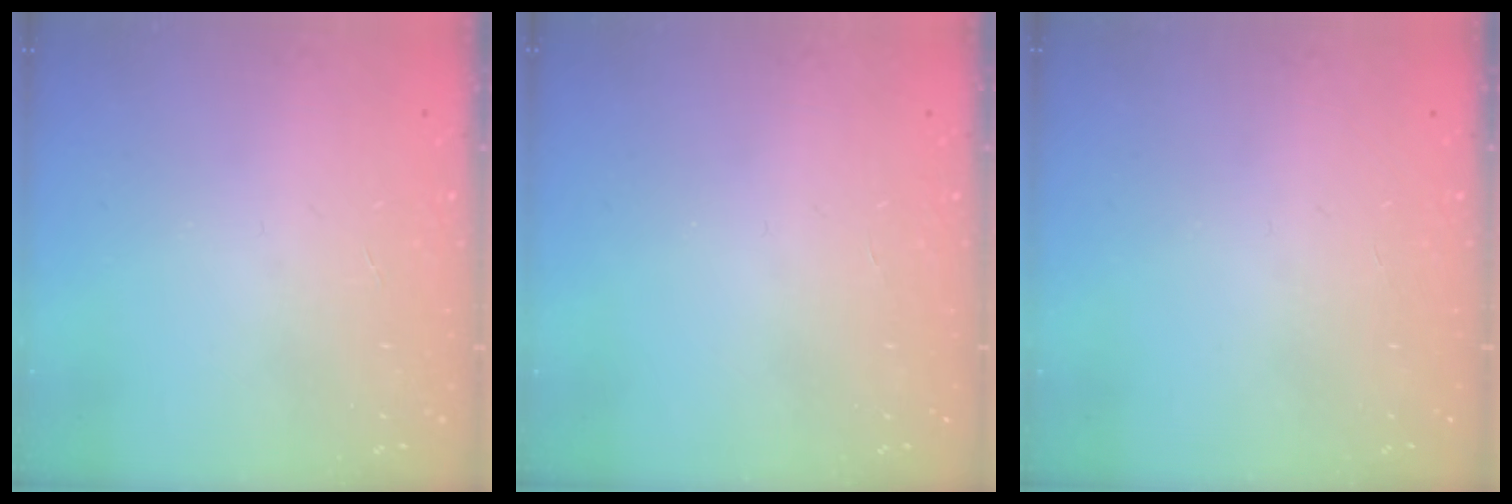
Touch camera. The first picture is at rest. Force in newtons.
{"total": 0.0}
{"total": 0.0}